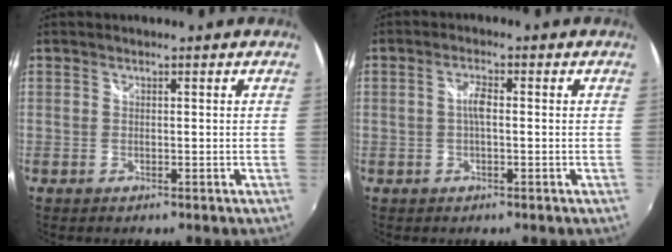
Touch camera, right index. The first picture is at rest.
{"total": 2.5, "force": [-0.1, 0.7, 2.4], "torque": [-0.047, 0.006, -0.003]}